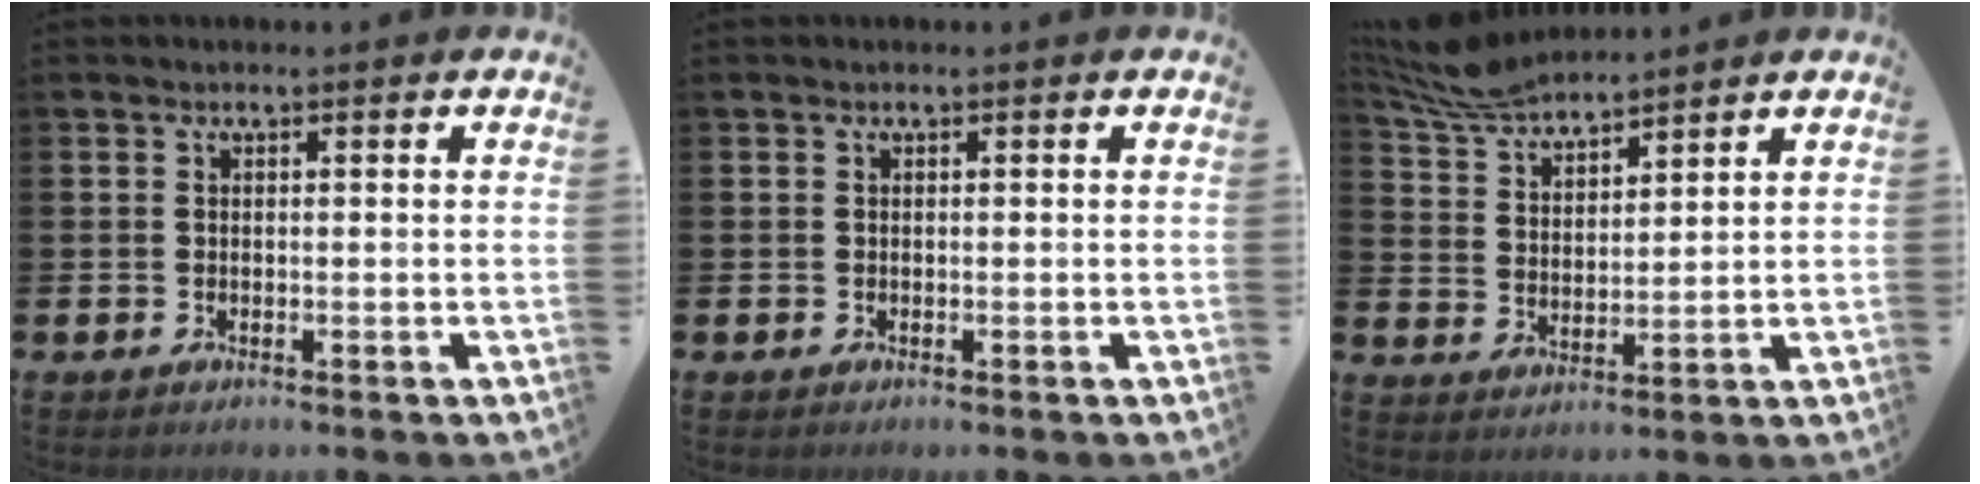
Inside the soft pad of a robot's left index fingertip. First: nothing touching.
{"total": 0.0}
{"total": 6.9, "force": [6.6, 1.1, 1.7], "torque": [-0.055, -0.033, 0.121]}